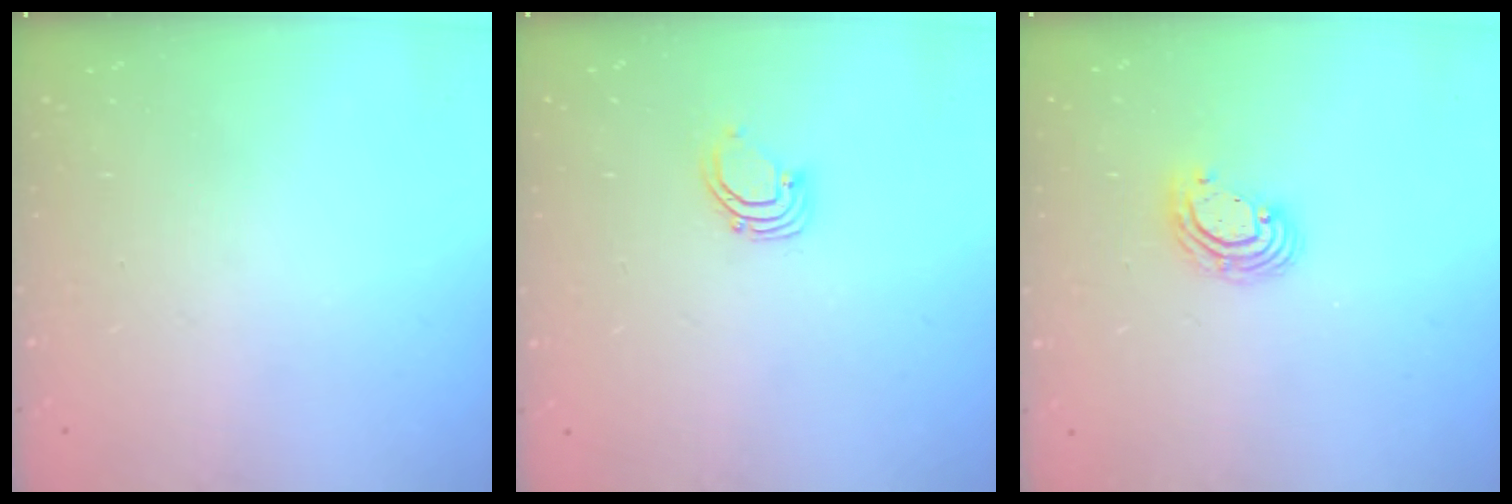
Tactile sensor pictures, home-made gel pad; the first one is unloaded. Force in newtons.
{"total": 2.7, "press": 2.7, "slide": 0.2}
{"total": 6.0, "press": 6.0, "slide": 0.8}